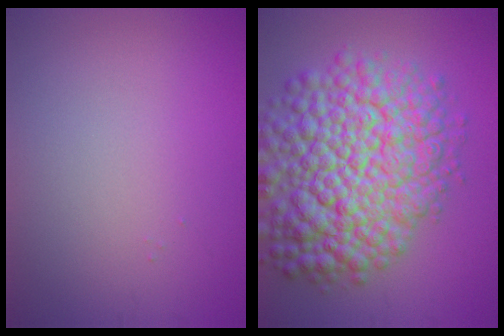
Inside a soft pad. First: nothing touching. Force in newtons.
{"total": 13.0, "press": 12.9, "slide": 0.5}